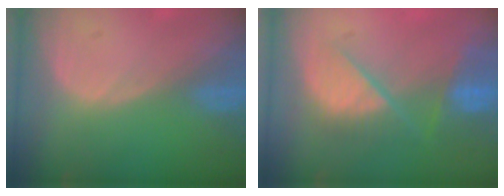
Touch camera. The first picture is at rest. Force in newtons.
{"total": 9.7, "press": 8.3, "slide": 5.0}